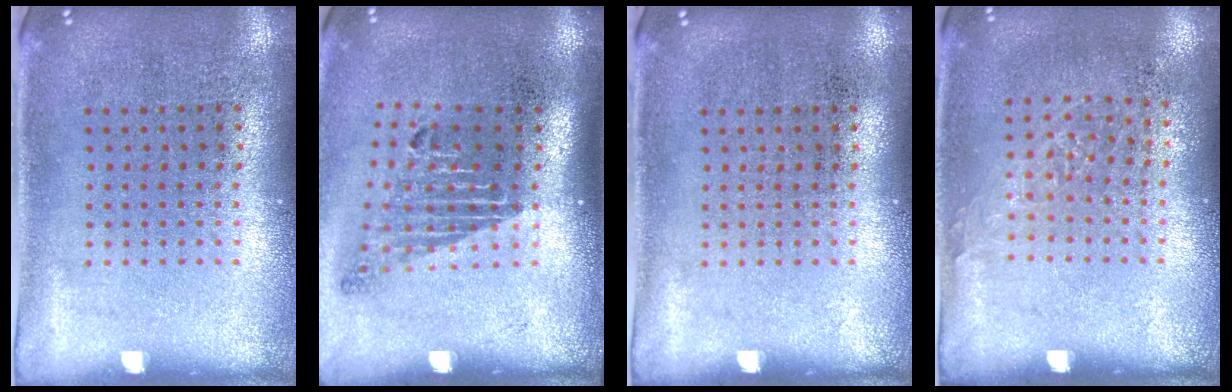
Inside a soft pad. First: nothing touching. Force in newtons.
{"total": 1.8, "press": 1.3, "slide": 1.3}
{"total": 0.0}
{"total": 0.9, "press": 0.8, "slide": 0.4}